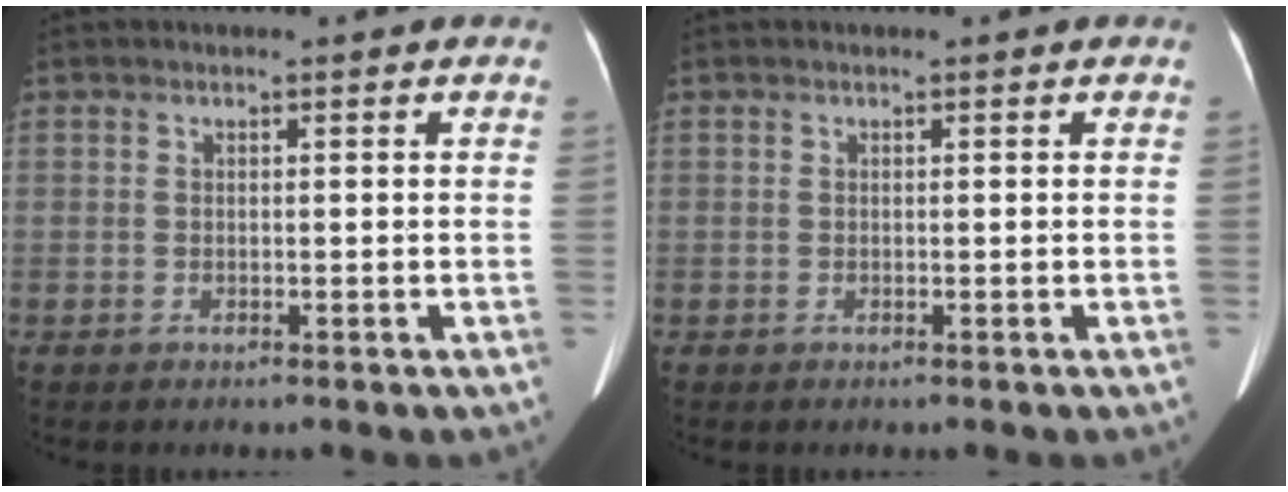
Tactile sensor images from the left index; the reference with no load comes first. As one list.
[{"total": 0.0}]